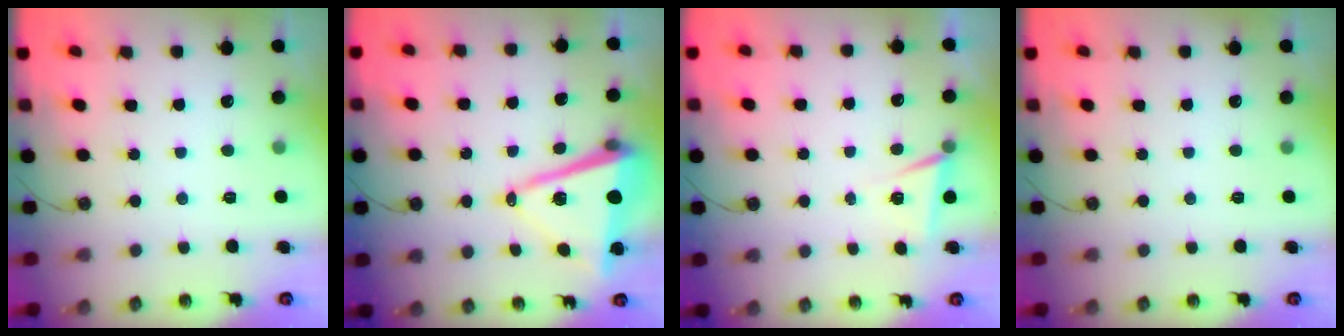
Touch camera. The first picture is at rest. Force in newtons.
{"total": 12.7, "press": 12.4, "slide": 2.3}
{"total": 4.8, "press": 2.9, "slide": 3.9}
{"total": 0.0}